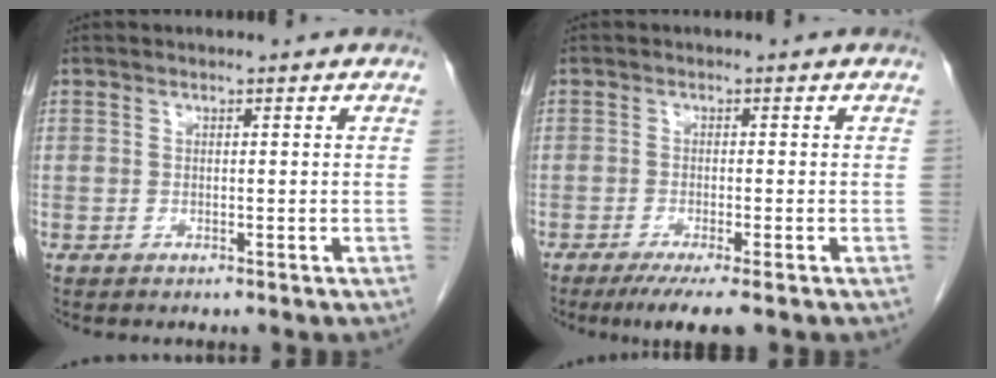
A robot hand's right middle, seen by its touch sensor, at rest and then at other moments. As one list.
[{"total": 5.0, "force": [-3.6, 0.0, 3.5], "torque": [-0.048, -0.013, -0.057]}]